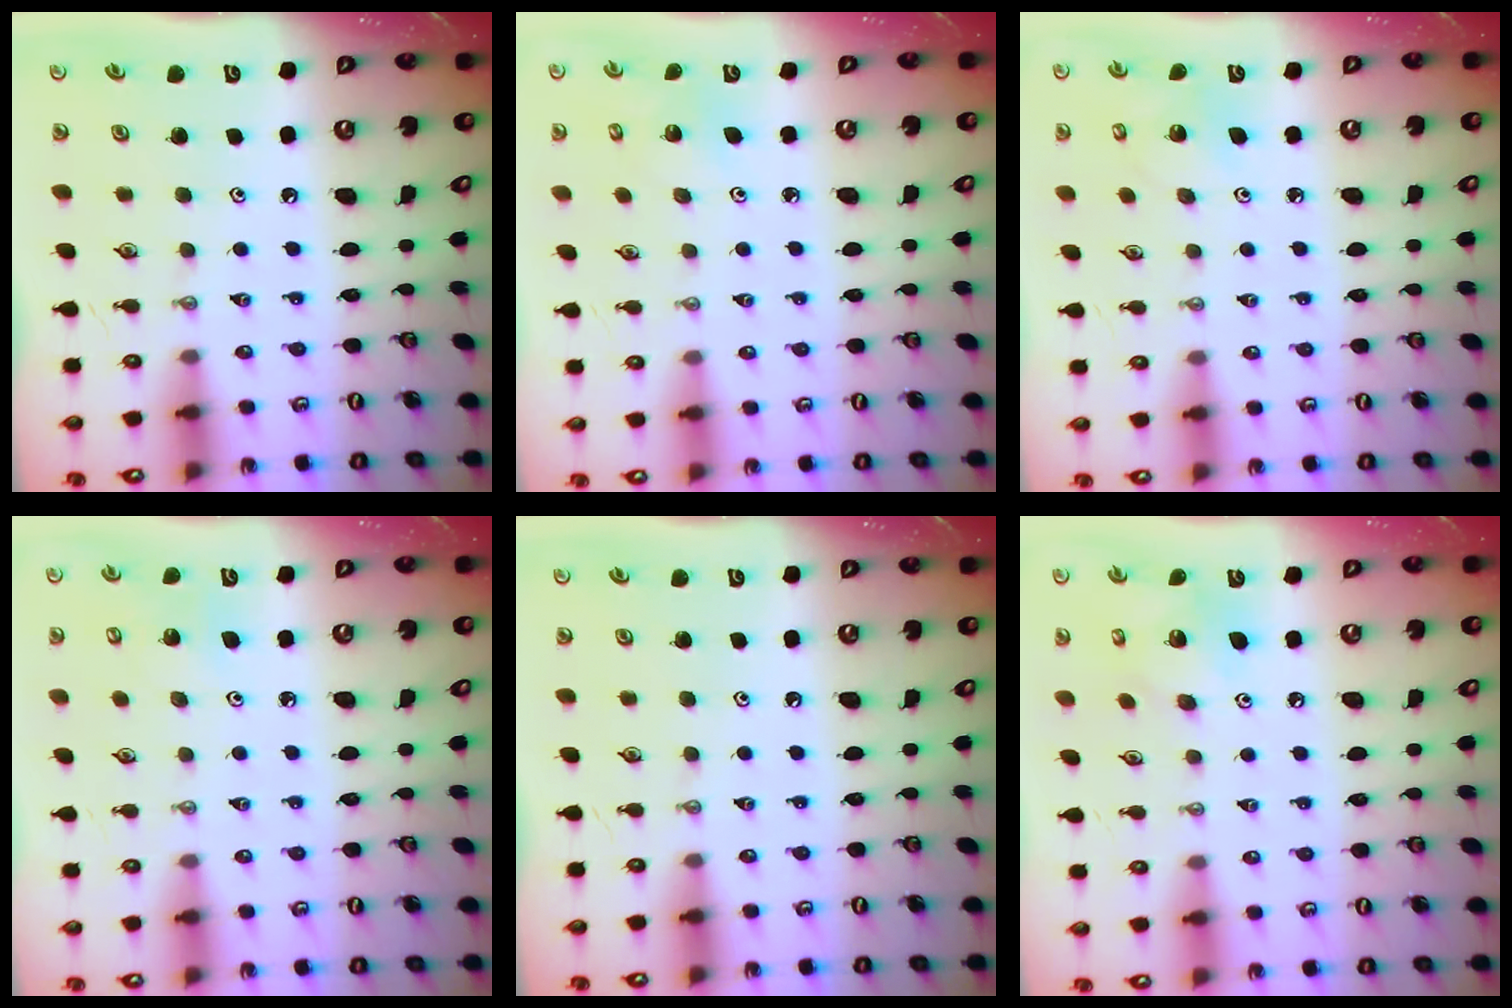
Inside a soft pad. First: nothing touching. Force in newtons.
{"total": 2.3, "press": 2.3, "slide": 0.2}
{"total": 4.4, "press": 4.4, "slide": 0.2}
{"total": 4.8, "press": 4.7, "slide": 0.9}
{"total": 0.0}
{"total": 9.7, "press": 9.7, "slide": 0.6}